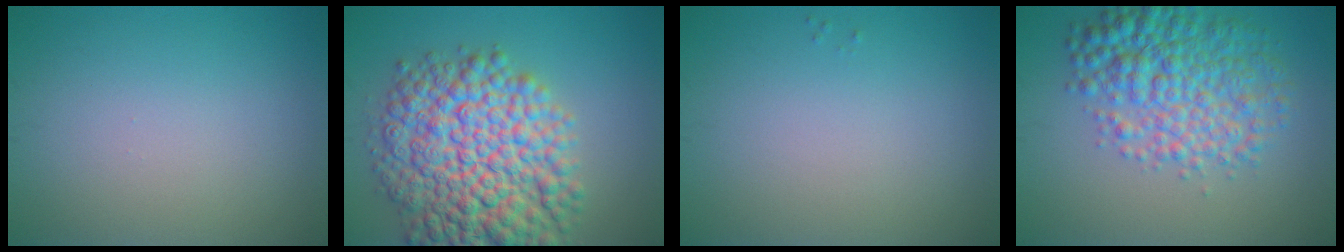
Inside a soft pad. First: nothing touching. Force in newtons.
{"total": 12.1, "press": 12.1, "slide": 0.3}
{"total": 0.0}
{"total": 6.9, "press": 6.9, "slide": 0.1}